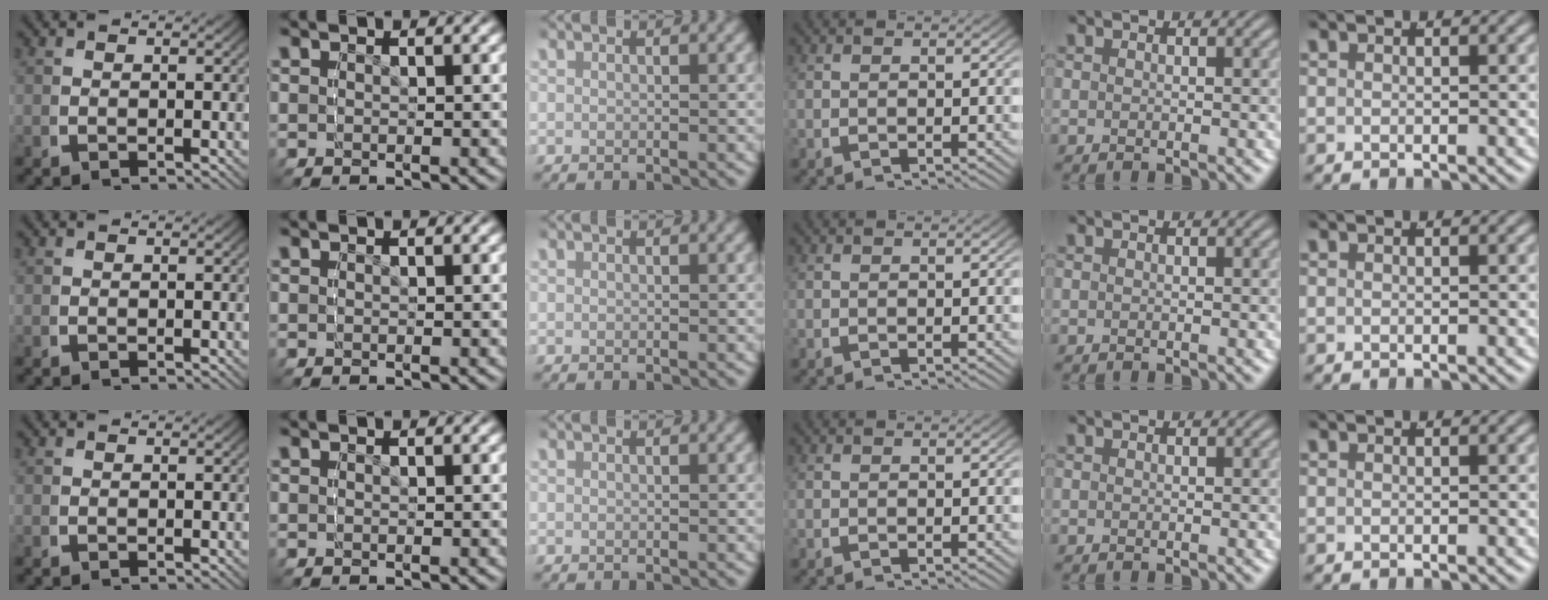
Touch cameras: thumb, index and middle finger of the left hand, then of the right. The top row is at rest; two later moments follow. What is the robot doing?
{"motion": "grasp_and_lifting", "object": "bottle"}